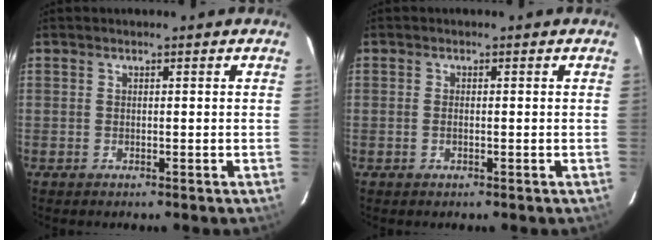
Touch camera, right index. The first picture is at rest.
{"total": 0.9, "force": [-0.3, 0.4, 0.7], "torque": [-0.015, 0.001, -0.006]}